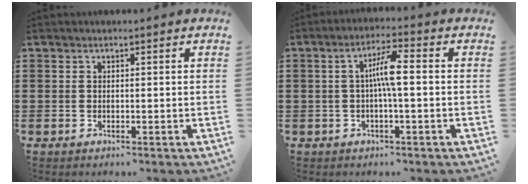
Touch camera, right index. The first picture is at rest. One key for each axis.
{"total": 5.0, "fx": -0.2, "fy": 0.6, "fz": 5.0, "tx": -0.093, "ty": 0.005, "tz": -0.009}